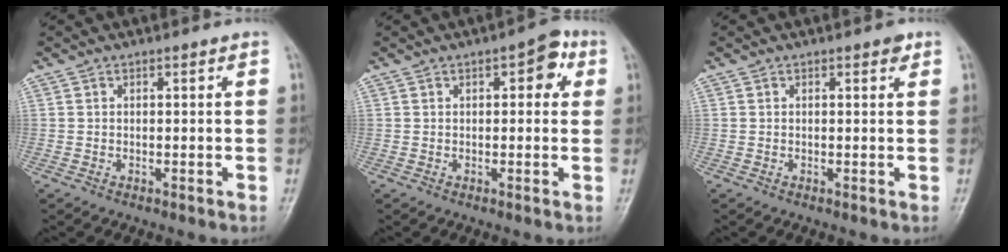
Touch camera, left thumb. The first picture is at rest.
{"total": 4.9, "force": [1.6, 2.4, 3.9], "torque": [-0.026, 0.004, 0.010]}
{"total": 1.2, "force": [0.7, 0.5, 0.8], "torque": [-0.006, -0.001, 0.006]}